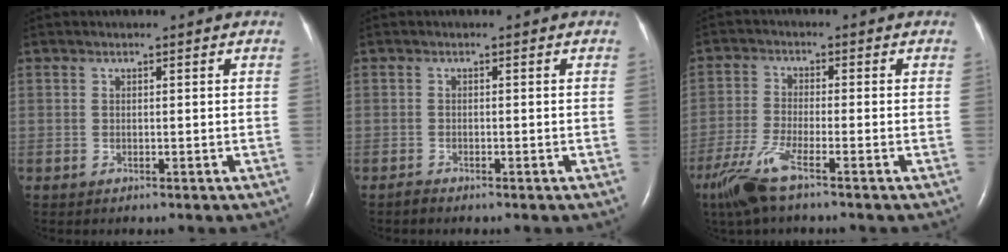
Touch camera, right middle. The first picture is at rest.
{"total": 0.6, "force": [-0.6, 0.1, 0.1], "torque": [-0.005, -0.001, -0.014]}
{"total": 7.3, "force": [-4.9, 0.6, 5.4], "torque": [-0.128, -0.022, -0.100]}